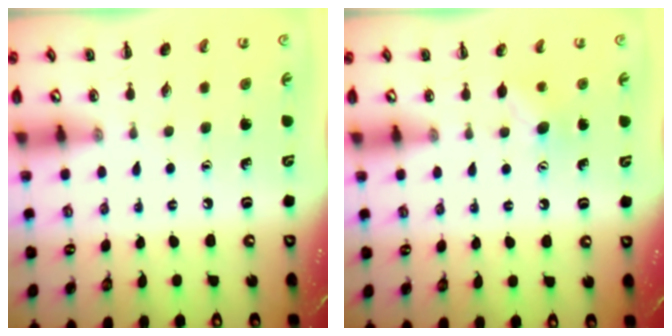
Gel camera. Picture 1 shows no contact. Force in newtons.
{"total": 5.4, "press": 5.2, "slide": 1.4}